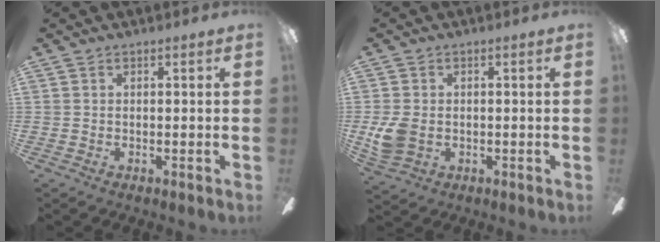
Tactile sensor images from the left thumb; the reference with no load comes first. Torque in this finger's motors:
{"motor_torque": [0.04, 0.14, 0.19, -0.28, 0.04]}